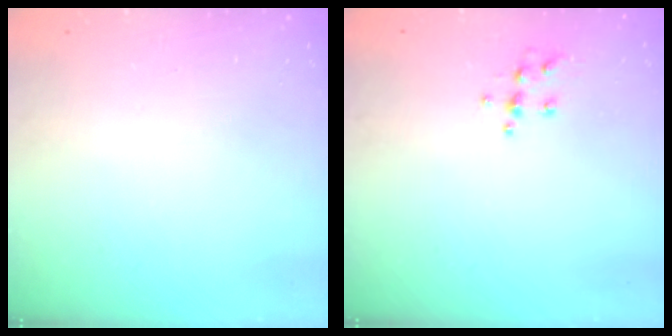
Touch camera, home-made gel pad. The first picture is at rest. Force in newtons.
{"total": 6.4, "press": 6.4, "slide": 0.6}